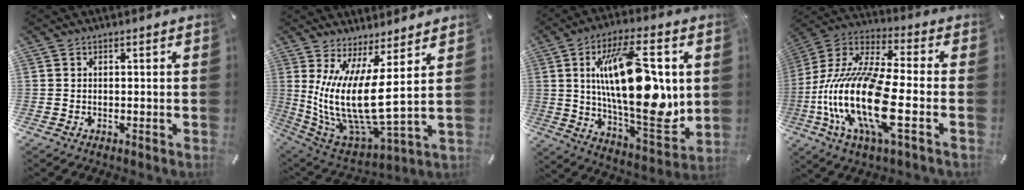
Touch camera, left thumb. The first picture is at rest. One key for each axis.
{"total": 16.0, "fx": 3.3, "fy": 5.0, "fz": 14.9, "tx": -0.336, "ty": -0.060, "tz": 0.059}
{"total": 26.2, "fx": 4.2, "fy": 10.5, "fz": 23.6, "tx": -0.412, "ty": -0.023, "tz": 0.066}
{"total": 22.3, "fx": -6.8, "fy": 7.9, "fz": 19.8, "tx": -0.441, "ty": -0.004, "tz": -0.121}